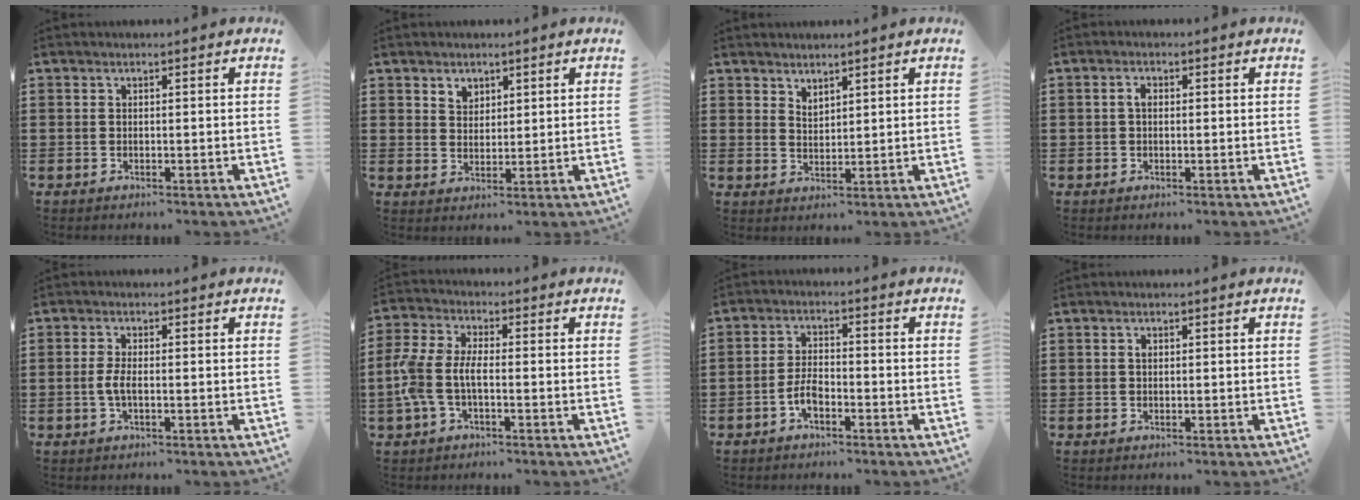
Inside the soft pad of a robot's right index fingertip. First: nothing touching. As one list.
[{"total": 2.7, "force": [2.0, 1.8, 0.4], "torque": [-0.015, 0.006, 0.038]}, {"total": 2.1, "force": [2.0, 0.6, -0.1], "torque": [-0.002, 0.003, 0.040]}, {"total": 1.6, "force": [0.1, 0.9, 1.4], "torque": [-0.028, 0.005, 0.001]}, {"total": 2.9, "force": [-0.6, 0.8, 2.7], "torque": [-0.063, -0.004, -0.017]}, {"total": 5.8, "force": [-1.5, 2.6, 5.0], "torque": [-0.137, -0.008, -0.041]}, {"total": 4.2, "force": [-2.1, 1.7, 3.2], "torque": [-0.083, -0.003, -0.047]}, {"total": 0.8, "force": [0.2, 0.5, 0.5], "torque": [-0.013, 0.001, 0.004]}]